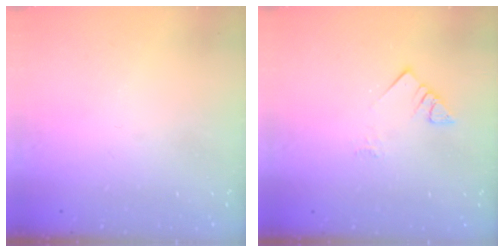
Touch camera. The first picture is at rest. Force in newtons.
{"total": 3.6, "press": 3.6, "slide": 0.6}